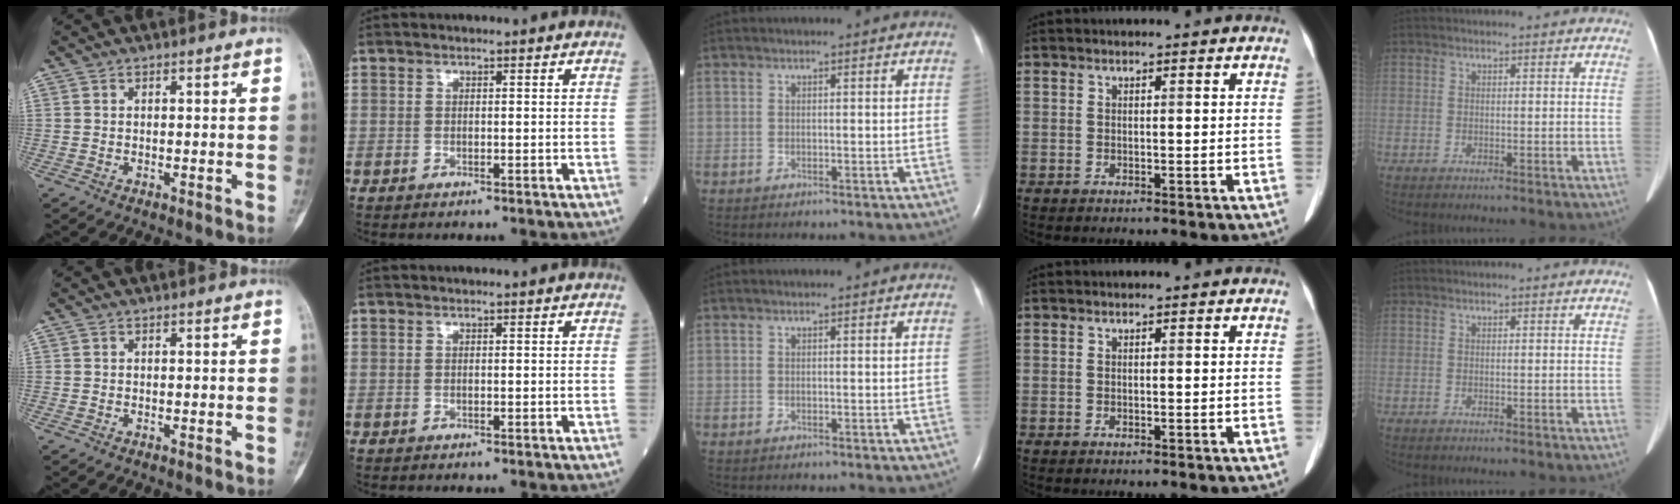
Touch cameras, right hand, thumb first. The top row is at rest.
{}